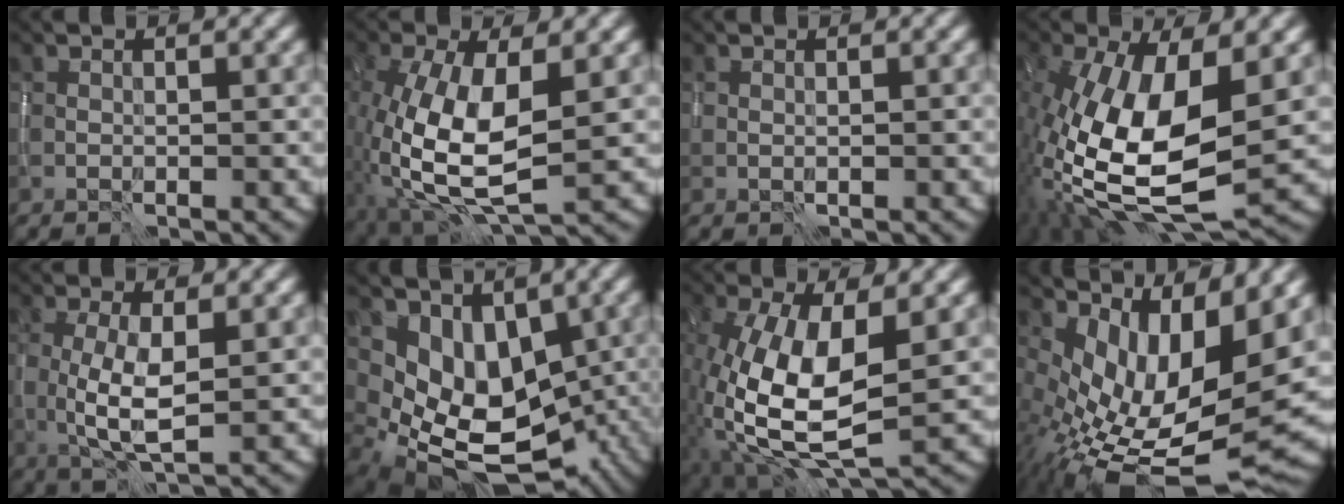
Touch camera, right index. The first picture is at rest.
{"total": 9.0, "force": [-1.3, 4.0, 8.0], "torque": [-0.182, -0.007, -0.022]}
{"total": 0.0}
{"total": 13.5, "force": [-1.0, 6.1, 12.0], "torque": [-0.244, -0.021, -0.016]}
{"total": 4.8, "force": [-0.2, 1.5, 4.5], "torque": [-0.095, -0.006, 0.000]}
{"total": 9.2, "force": [0.3, 6.8, 6.2], "torque": [-0.086, -0.025, 0.024]}
{"total": 10.1, "force": [-1.3, 4.7, 8.9], "torque": [-0.200, -0.007, -0.024]}
{"total": 13.6, "force": [0.7, 6.7, 11.8], "torque": [-0.186, -0.012, 0.026]}